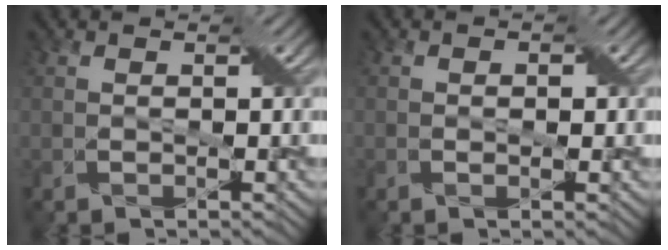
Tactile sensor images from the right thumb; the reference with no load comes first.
{"total": 1.0, "force": [-0.2, 0.6, 0.8], "torque": [-0.009, -0.001, -0.004]}